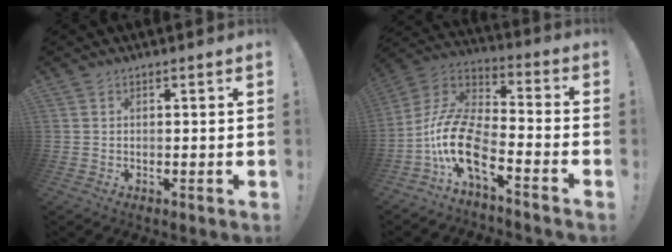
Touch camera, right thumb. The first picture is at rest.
{"total": 16.6, "force": [-7.6, 7.0, 12.9], "torque": [-0.277, 0.027, -0.136]}